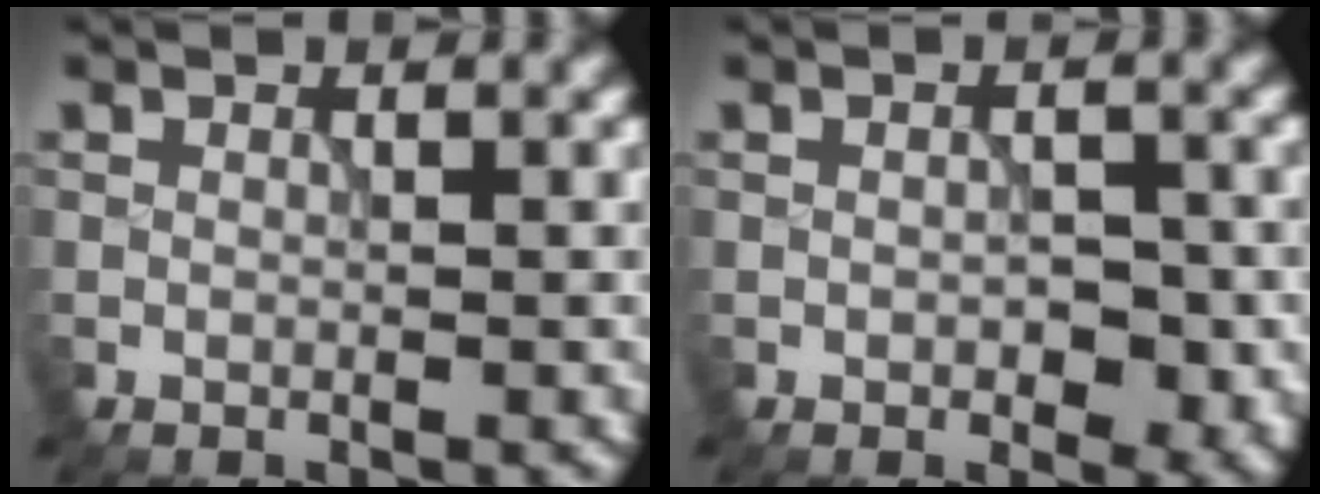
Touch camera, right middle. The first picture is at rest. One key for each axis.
{"total": 2.4, "fx": -0.5, "fy": 1.4, "fz": 1.9, "tx": -0.027, "ty": -0.004, "tz": -0.006}